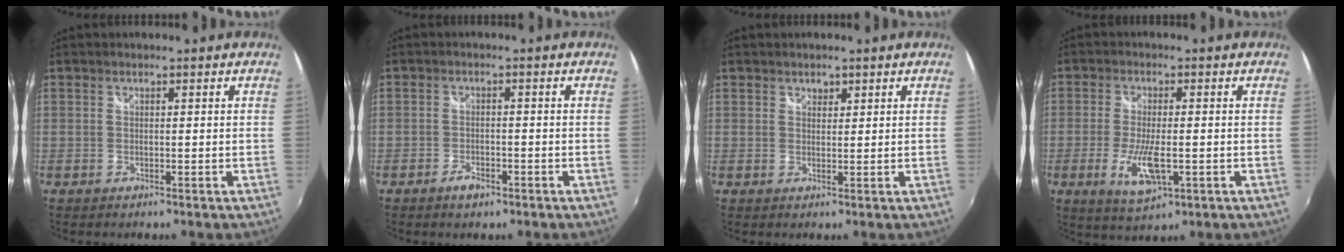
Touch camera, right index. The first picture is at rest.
{"total": 2.9, "force": [-2.0, 1.3, 1.6], "torque": [-0.037, -0.003, -0.038]}
{"total": 1.2, "force": [0.8, 0.9, 0.2], "torque": [0.000, 0.002, 0.012]}
{"total": 7.9, "force": [-2.5, 2.4, 7.1], "torque": [-0.147, -0.017, -0.043]}